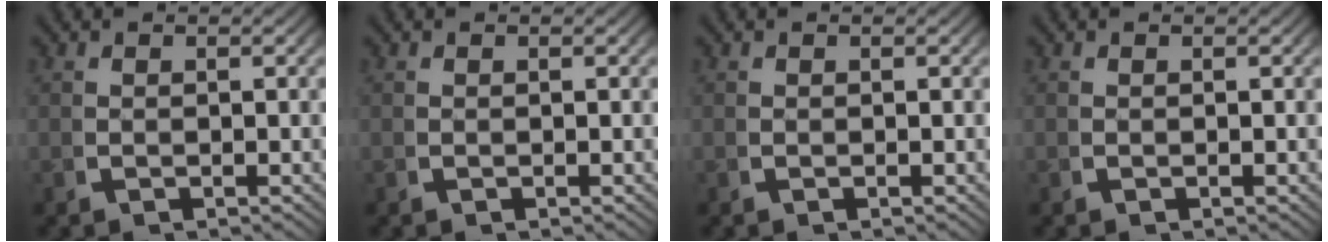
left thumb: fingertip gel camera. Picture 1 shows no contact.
{"total": 0.0}
{"total": 0.0}
{"total": 0.0}